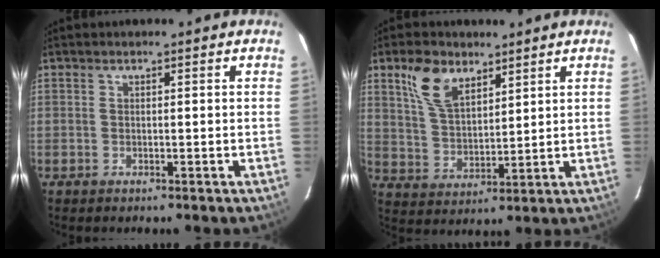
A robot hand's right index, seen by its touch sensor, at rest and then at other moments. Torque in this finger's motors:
{"motor_torque": [0.66, 0.64, 0.20, 0.05]}